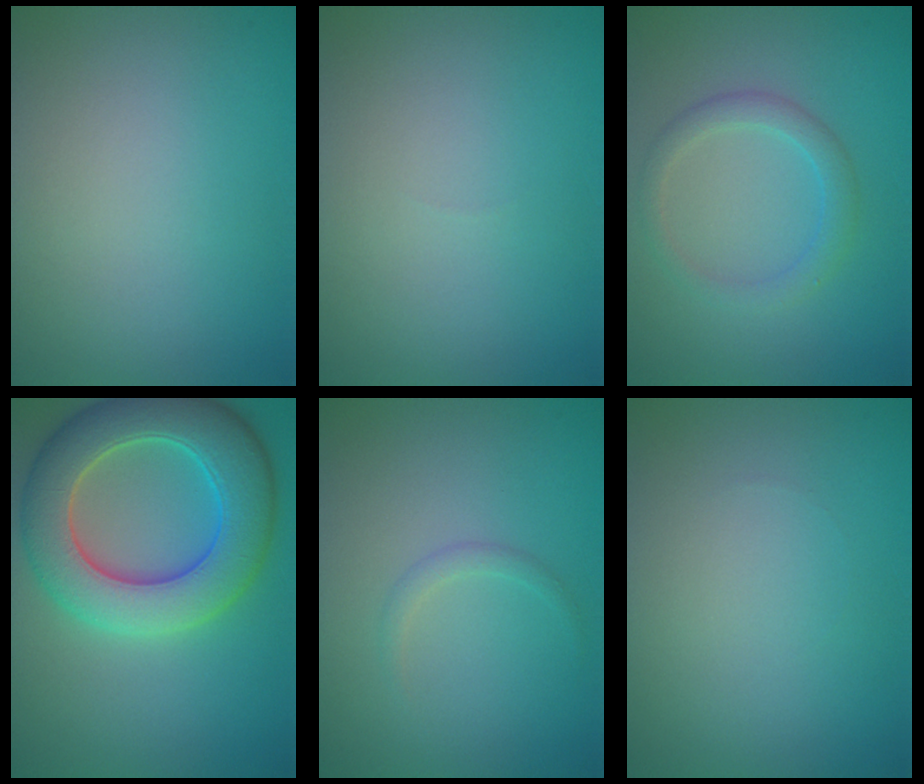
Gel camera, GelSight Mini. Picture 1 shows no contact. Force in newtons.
{"total": 0.0}
{"total": 2.2, "press": 2.2, "slide": 0.1}
{"total": 8.8, "press": 8.8, "slide": 0.7}
{"total": 0.9, "press": 0.9, "slide": 0.0}
{"total": 0.0}